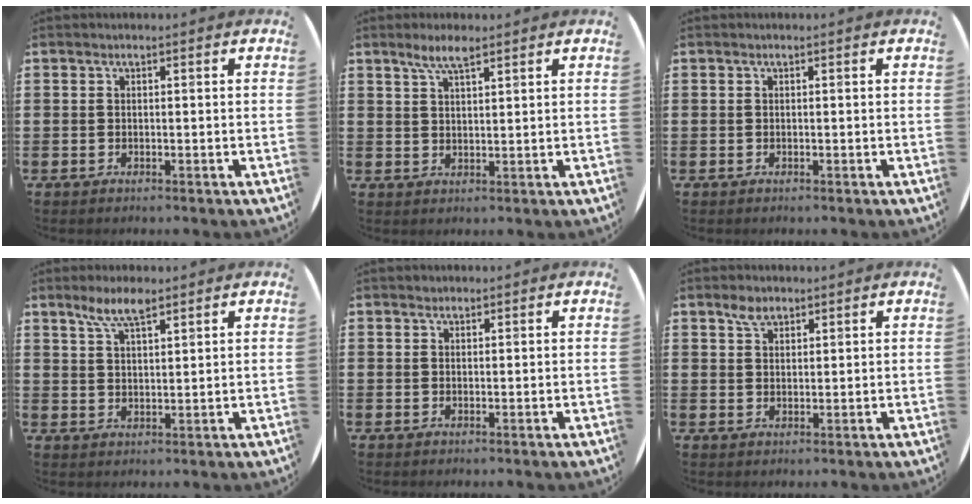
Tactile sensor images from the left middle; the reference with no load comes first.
{"total": 3.8, "force": [2.8, 0.9, 2.4], "torque": [-0.044, 0.003, 0.048]}
{"total": 0.0}
{"total": 5.0, "force": [3.7, 1.4, 3.1], "torque": [-0.068, 0.003, 0.066]}
{"total": 0.7, "force": [0.6, 0.3, -0.1], "torque": [0.001, 0.003, 0.012]}
{"total": 2.5, "force": [1.9, 1.3, 0.9], "torque": [-0.012, 0.001, 0.035]}